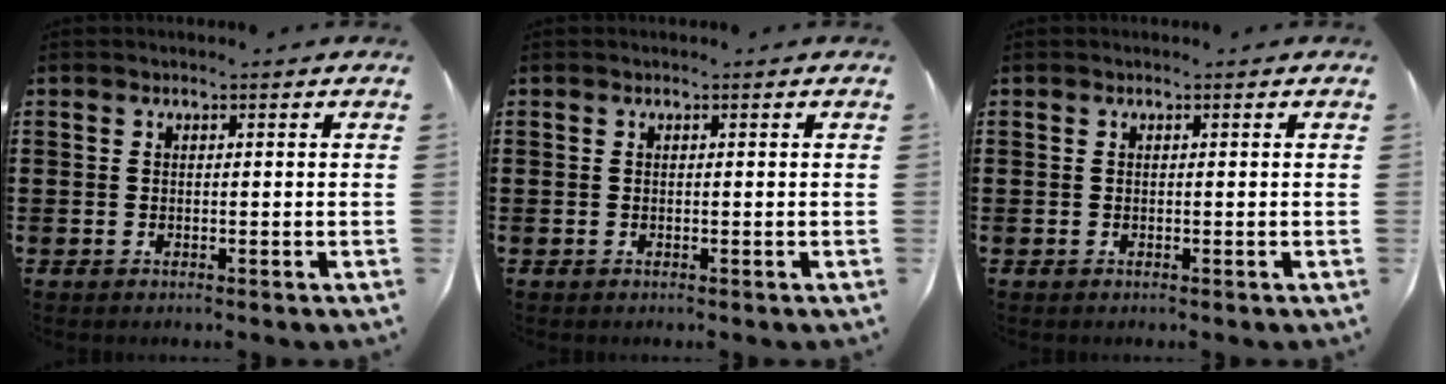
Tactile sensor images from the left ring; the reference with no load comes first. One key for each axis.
{"total": 0.0}
{"total": 0.0}